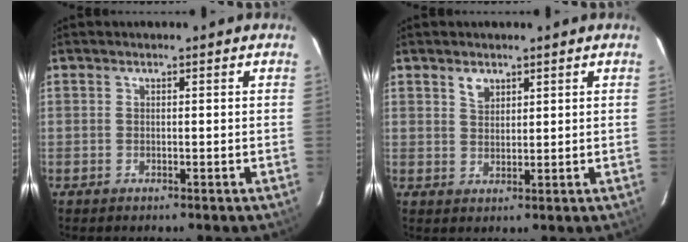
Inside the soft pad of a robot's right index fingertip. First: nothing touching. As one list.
[{"total": 2.7, "force": [1.7, 1.6, 1.2], "torque": [-0.017, 0.005, 0.033]}]